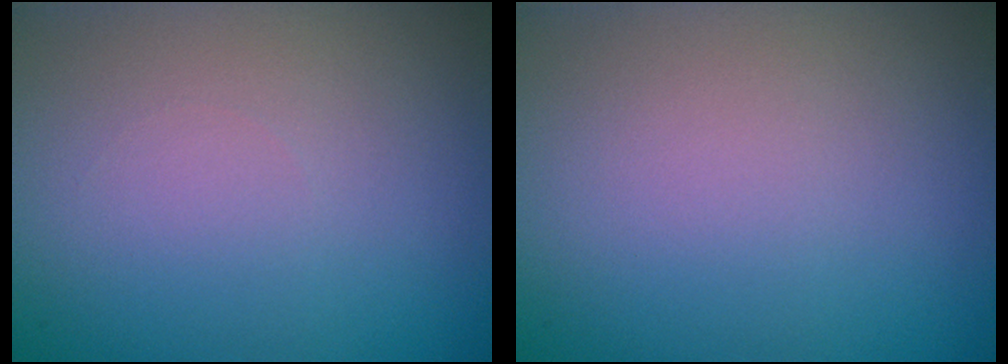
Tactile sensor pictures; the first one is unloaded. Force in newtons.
{"total": 0.0}